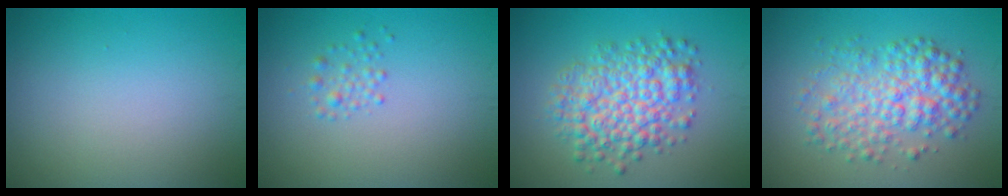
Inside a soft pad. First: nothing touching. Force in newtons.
{"total": 1.2, "press": 1.2, "slide": 0.0}
{"total": 6.4, "press": 6.4, "slide": 0.1}
{"total": 5.4, "press": 5.4, "slide": 0.0}